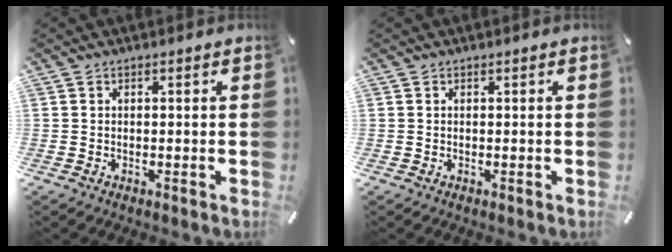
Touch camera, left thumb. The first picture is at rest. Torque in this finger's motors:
{"motor_torque": [0.00, 0.00, 0.00, 0.00, 0.00]}